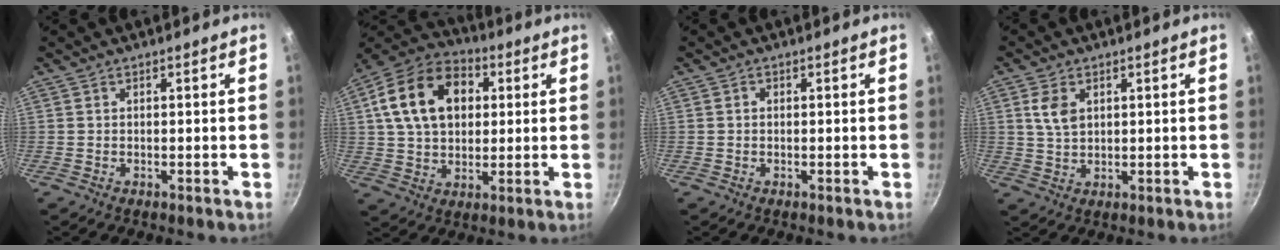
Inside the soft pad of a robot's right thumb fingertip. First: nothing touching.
{"total": 18.2, "force": [4.5, 12.7, 12.1], "torque": [-0.188, 0.017, 0.065]}
{"total": 0.6, "force": [0.1, 0.5, 0.3], "torque": [-0.004, 0.005, 0.000]}
{"total": 5.0, "force": [1.7, 3.2, 3.4], "torque": [-0.058, -0.005, 0.034]}